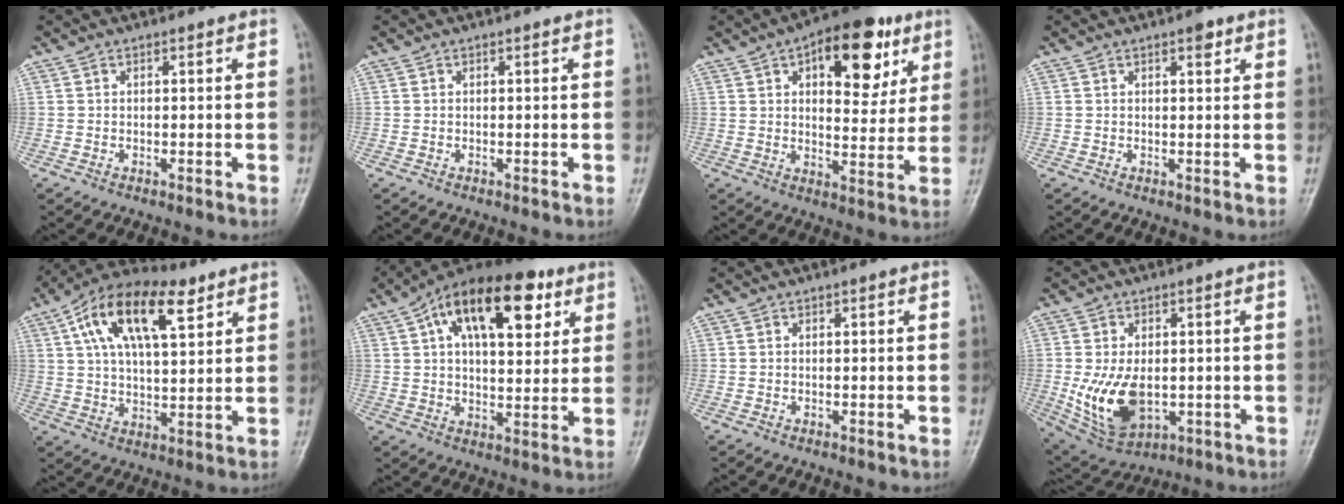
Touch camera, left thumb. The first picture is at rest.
{"total": 0.0}
{"total": 16.2, "force": [7.4, 8.0, 12.0], "torque": [-0.118, -0.016, 0.102]}
{"total": 2.0, "force": [1.2, 0.7, 1.4], "torque": [-0.015, -0.004, 0.015]}
{"total": 16.9, "force": [7.7, 7.7, 13.0], "torque": [-0.202, -0.003, 0.130]}
{"total": 19.7, "force": [8.5, 9.7, 14.9], "torque": [-0.210, -0.004, 0.134]}
{"total": 0.0}
{"total": 11.7, "force": [-1.3, 7.2, 9.2], "torque": [-0.160, -0.010, -0.002]}